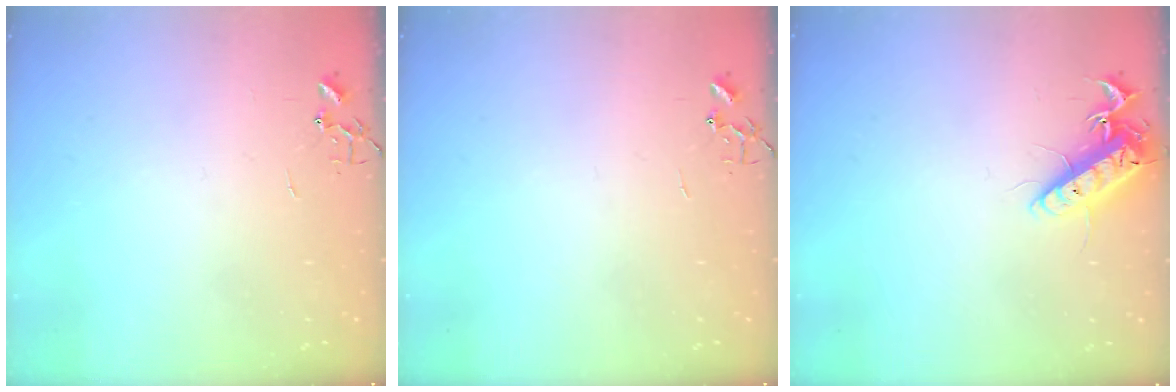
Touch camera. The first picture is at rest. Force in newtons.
{"total": 0.0}
{"total": 14.2, "press": 14.2, "slide": 1.4}